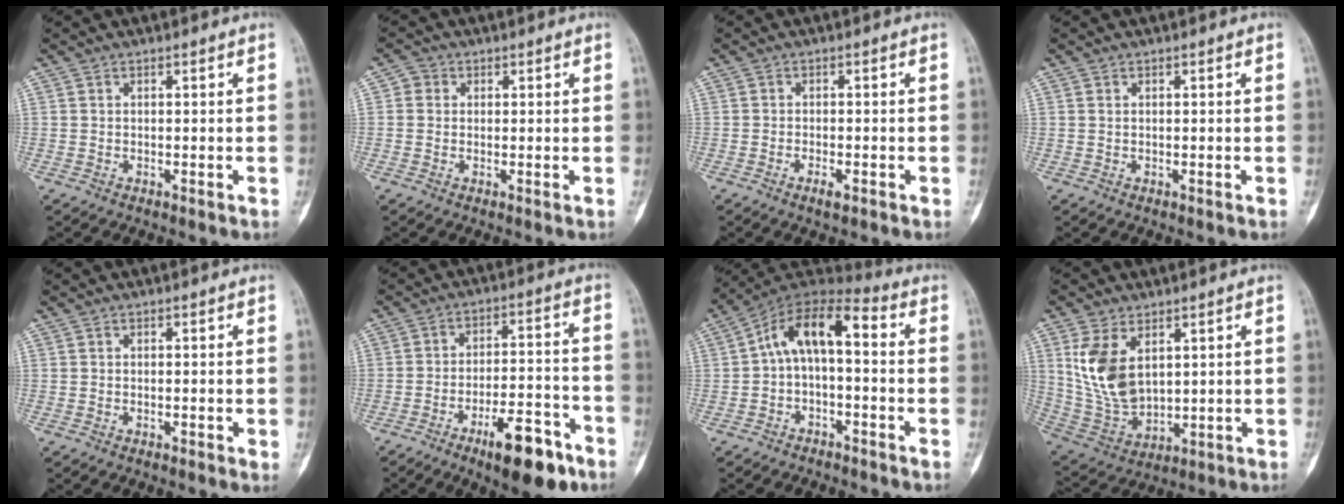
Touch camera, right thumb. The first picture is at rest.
{"total": 2.1, "force": [0.3, 2.0, 0.6], "torque": [0.002, 0.004, 0.001]}
{"total": 2.0, "force": [-1.1, 0.7, 1.5], "torque": [-0.028, 0.002, -0.018]}
{"total": 0.0}
{"total": 1.0, "force": [-0.2, 0.4, 0.9], "torque": [-0.013, 0.000, -0.002]}
{"total": 14.1, "force": [-8.4, 4.9, 10.2], "torque": [-0.139, 0.061, -0.125]}
{"total": 11.0, "force": [-0.1, 5.5, 9.5], "torque": [-0.155, 0.056, -0.014]}
{"total": 12.3, "force": [3.9, 7.3, 9.0], "torque": [-0.167, -0.020, 0.098]}